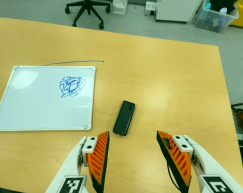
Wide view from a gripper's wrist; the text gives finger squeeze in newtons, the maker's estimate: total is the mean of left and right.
{"total": 0.0}